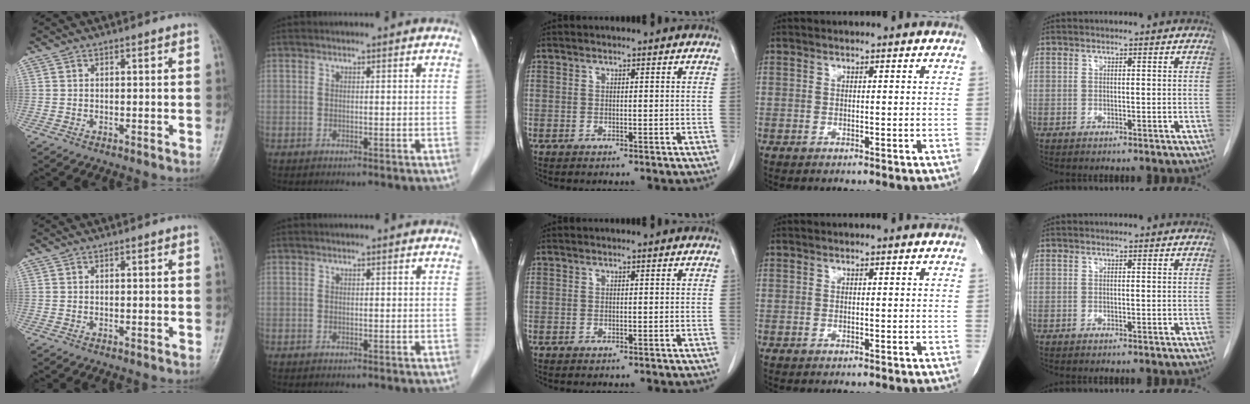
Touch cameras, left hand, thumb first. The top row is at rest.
{}